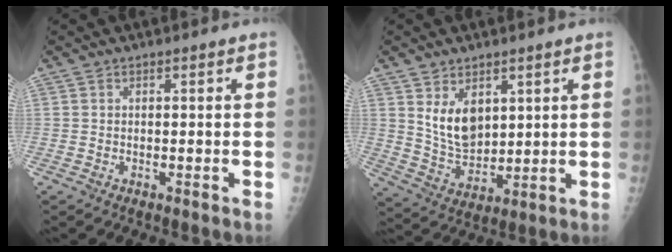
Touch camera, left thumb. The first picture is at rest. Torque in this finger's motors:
{"motor_torque": [1.03, 0.94, 0.64, -0.46, 0.08]}